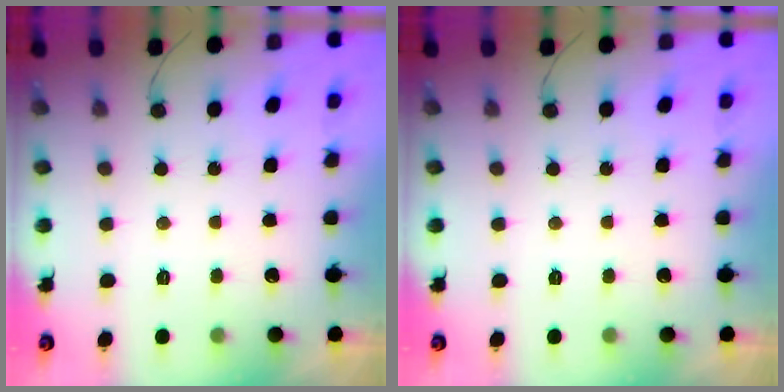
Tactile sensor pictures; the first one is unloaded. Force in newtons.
{"total": 0.0}